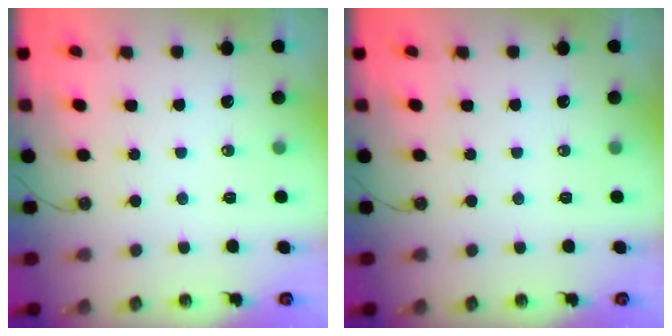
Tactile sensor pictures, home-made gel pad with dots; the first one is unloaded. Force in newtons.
{"total": 0.0}